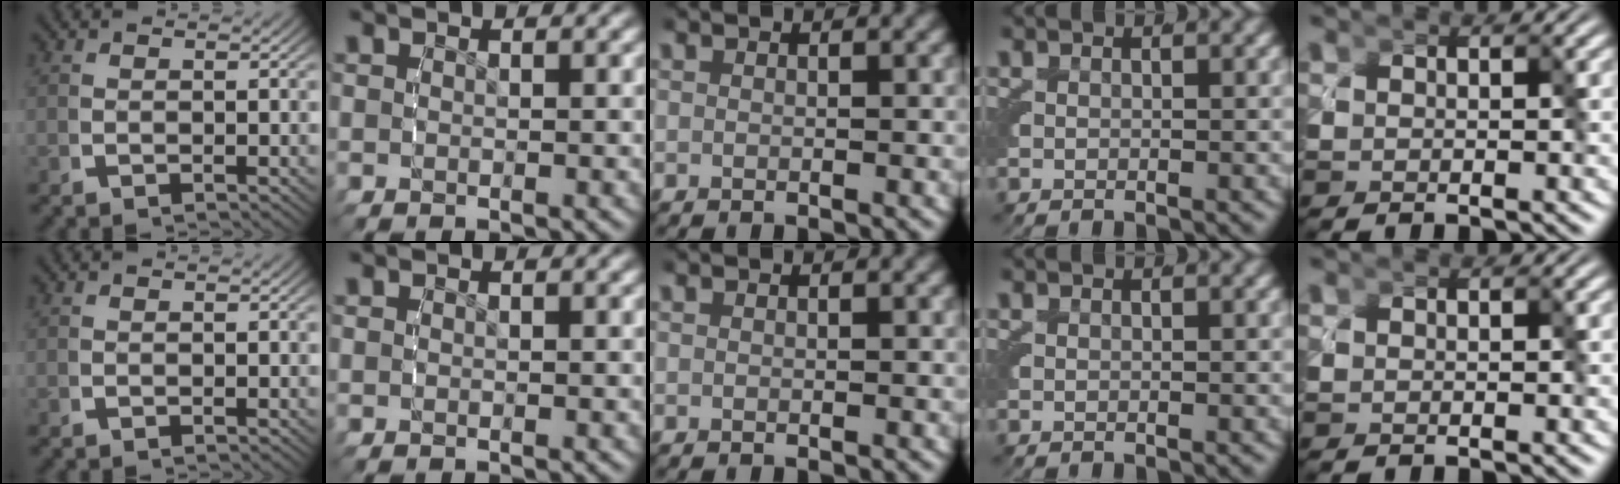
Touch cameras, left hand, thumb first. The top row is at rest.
{}